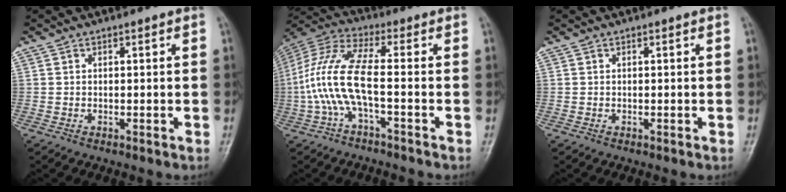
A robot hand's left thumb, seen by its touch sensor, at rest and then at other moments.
{"total": 12.2, "force": [-2.8, 3.3, 11.4], "torque": [-0.270, 0.040, -0.061]}
{"total": 0.0}